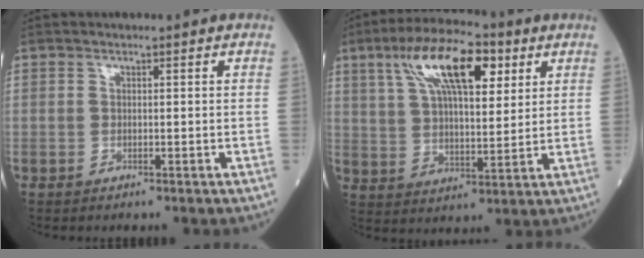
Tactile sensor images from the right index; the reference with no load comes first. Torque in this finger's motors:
{"motor_torque": [0.50, 0.35, 0.32, 0.18]}